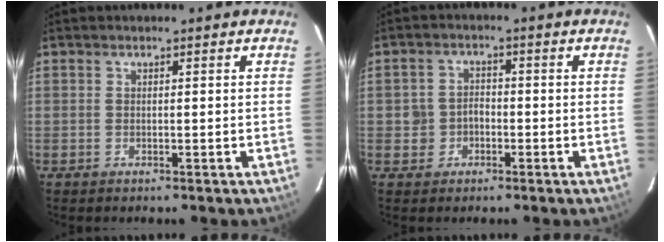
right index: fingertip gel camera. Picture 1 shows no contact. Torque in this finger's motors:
{"motor_torque": [0.04, 0.05, 0.02, 0.02]}